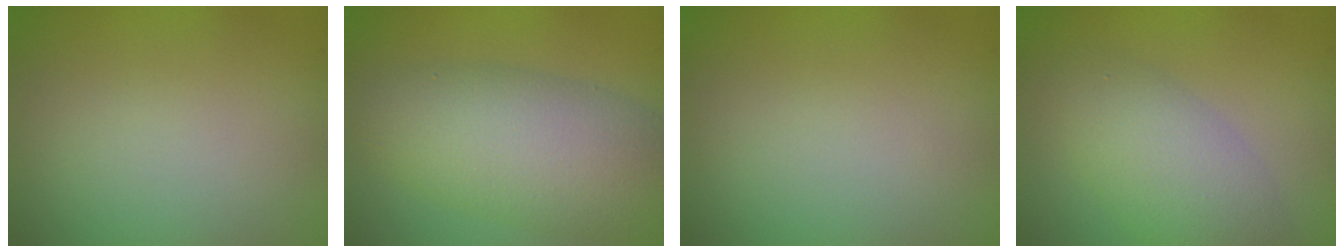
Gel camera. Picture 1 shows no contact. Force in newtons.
{"total": 7.5, "press": 7.5, "slide": 0.4}
{"total": 0.0}
{"total": 4.8, "press": 4.8, "slide": 0.1}